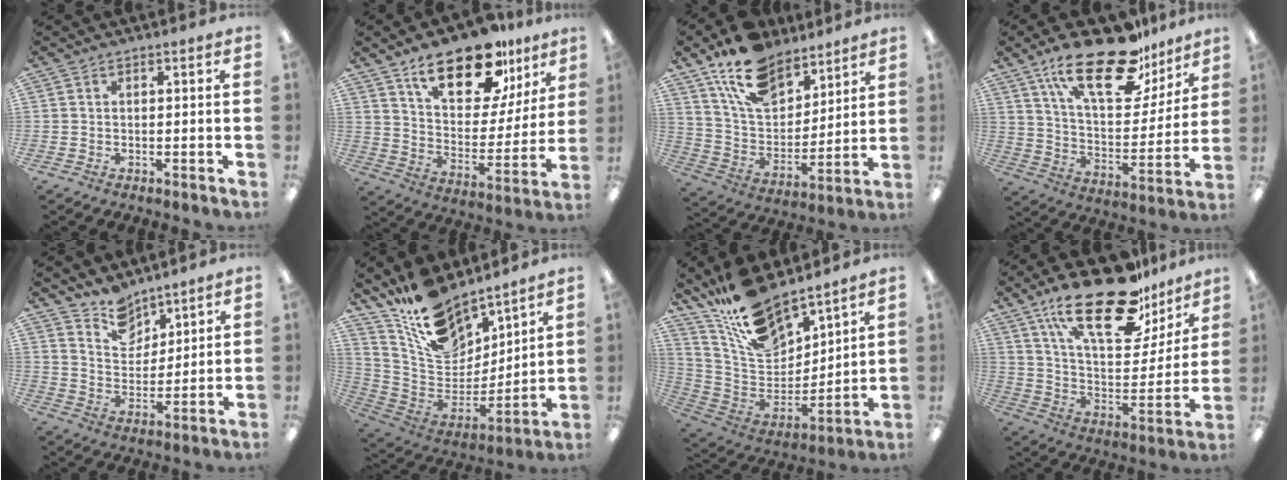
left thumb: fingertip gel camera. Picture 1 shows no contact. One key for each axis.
{"total": 21.2, "fx": 14.2, "fy": 9.4, "fz": 12.5, "tx": -0.191, "ty": -0.079, "tz": 0.243}
{"total": 16.7, "fx": 12.2, "fy": 8.6, "fz": 7.3, "tx": -0.139, "ty": -0.064, "tz": 0.226}
{"total": 24.1, "fx": 16.3, "fy": 9.8, "fz": 14.8, "tx": -0.240, "ty": -0.092, "tz": 0.278}
{"total": 9.0, "fx": 7.8, "fy": 4.4, "fz": 1.3, "tx": -0.018, "ty": -0.057, "tz": 0.146}
{"total": 16.9, "fx": 14.4, "fy": 6.8, "fz": 5.6, "tx": -0.135, "ty": -0.102, "tz": 0.265}
{"total": 17.3, "fx": 15.1, "fy": 5.7, "fz": 6.3, "tx": -0.151, "ty": -0.099, "tz": 0.277}
{"total": 26.2, "fx": 17.6, "fy": 10.5, "fz": 16.4, "tx": -0.259, "ty": -0.101, "tz": 0.298}